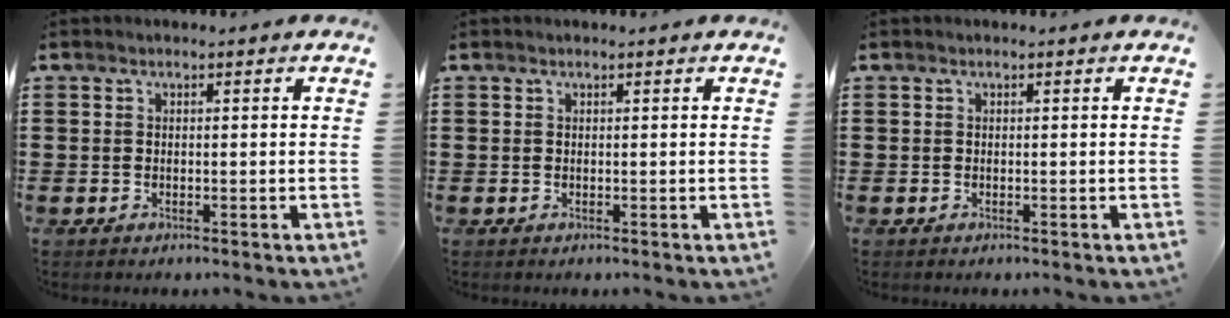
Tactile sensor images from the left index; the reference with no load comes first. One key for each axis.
{"total": 0.0}
{"total": 0.0}